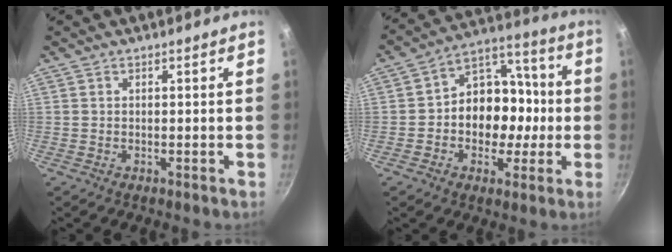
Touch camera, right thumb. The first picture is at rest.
{"total": 14.6, "force": [-1.9, 11.4, 8.9], "torque": [-0.076, 0.043, -0.040]}